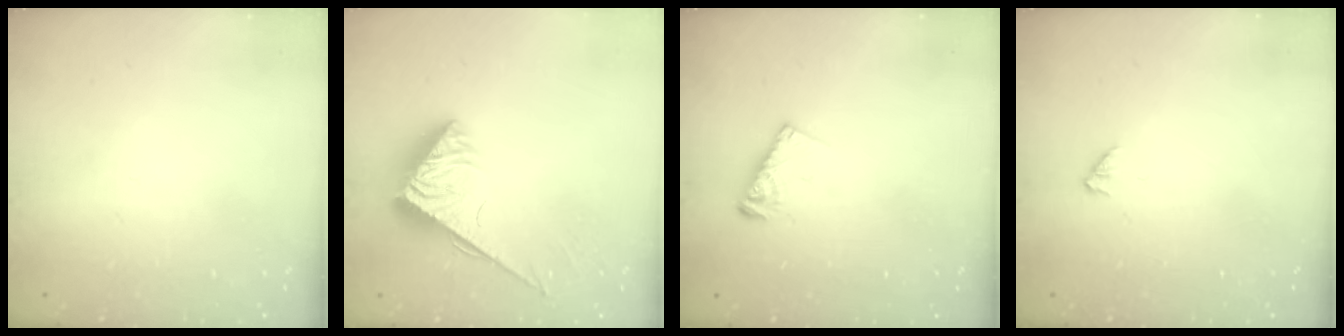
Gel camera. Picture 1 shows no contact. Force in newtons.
{"total": 3.7, "press": 3.7, "slide": 0.4}
{"total": 5.0, "press": 4.9, "slide": 0.7}
{"total": 0.0}